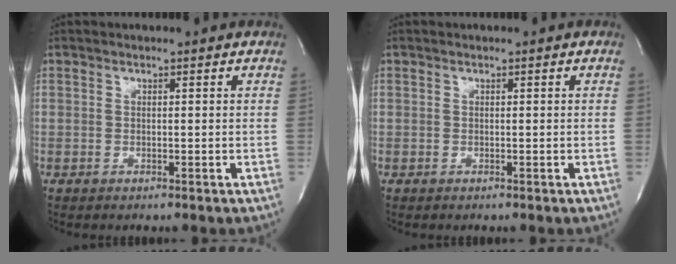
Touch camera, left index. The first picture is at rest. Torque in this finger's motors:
{"motor_torque": [0.04, -0.03, -0.02, 0.00]}